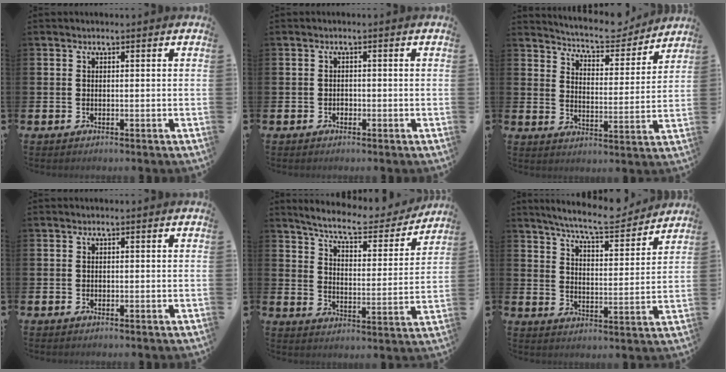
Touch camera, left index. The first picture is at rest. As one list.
[{"total": 0.8, "force": [-0.4, 0.7, 0.2], "torque": [-0.005, 0.003, -0.009]}, {"total": 6.7, "force": [6.4, 1.2, 1.3], "torque": [-0.043, -0.046, 0.109]}, {"total": 0.0}, {"total": 7.9, "force": [7.3, 1.3, 2.9], "torque": [-0.083, -0.048, 0.123]}, {"total": 8.1, "force": [7.6, 0.7, 2.8], "torque": [-0.076, -0.042, 0.134]}]